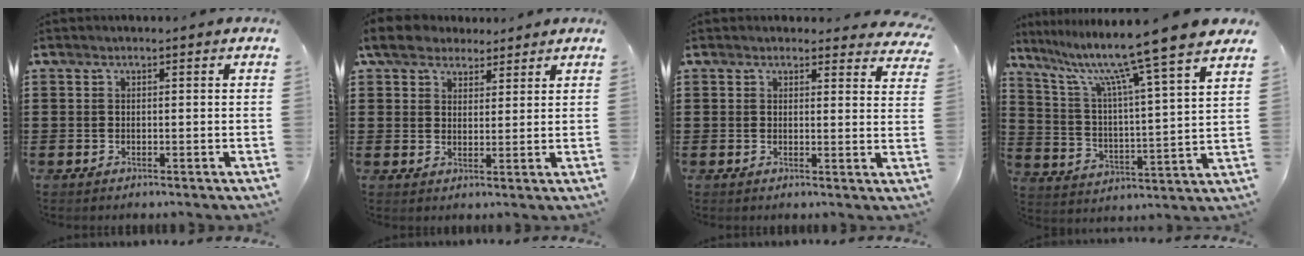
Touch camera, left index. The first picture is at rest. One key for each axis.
{"total": 5.3, "fx": 4.3, "fy": 2.8, "fz": 1.4, "tx": -0.041, "ty": 0.003, "tz": 0.078}
{"total": 2.2, "fx": 2.0, "fy": 0.6, "fz": 0.3, "tx": -0.006, "ty": -0.006, "tz": 0.036}
{"total": 11.3, "fx": 9.4, "fy": -1.2, "fz": 6.2, "tx": -0.149, "ty": -0.068, "tz": 0.145}